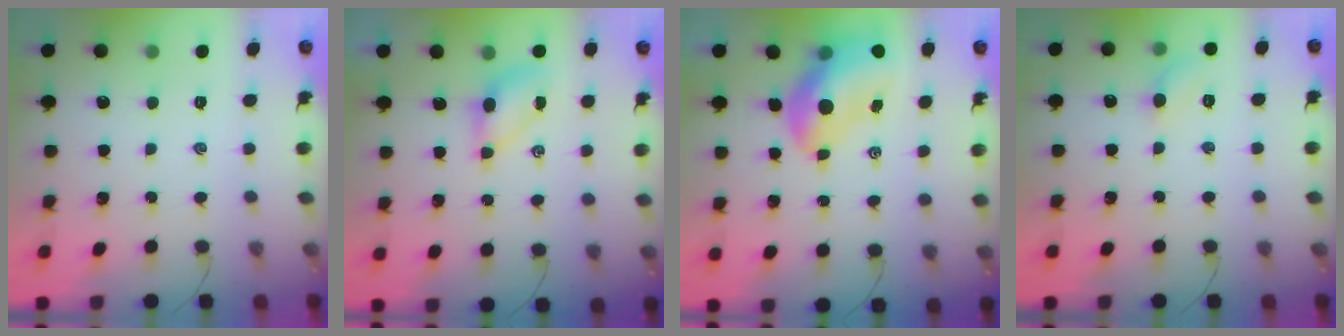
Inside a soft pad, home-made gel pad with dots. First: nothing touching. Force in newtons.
{"total": 4.6, "press": 4.5, "slide": 0.9}
{"total": 13.4, "press": 12.7, "slide": 4.2}
{"total": 4.9, "press": 4.6, "slide": 1.7}